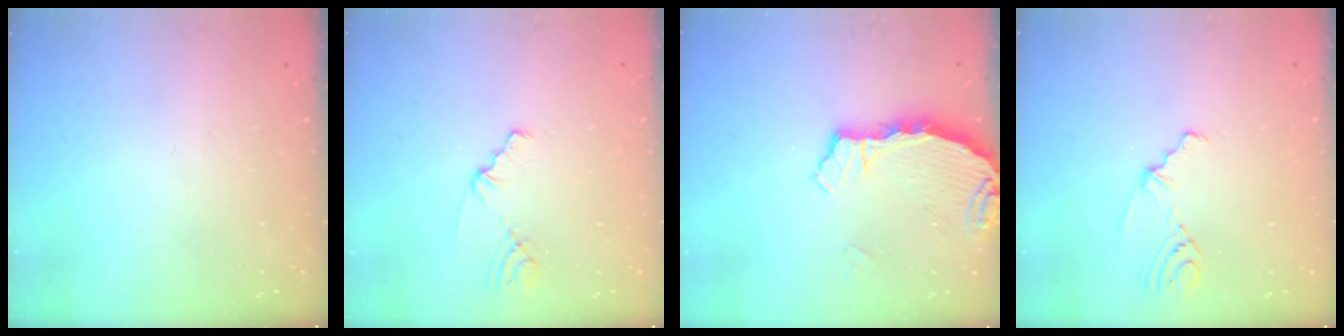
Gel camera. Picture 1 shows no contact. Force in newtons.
{"total": 0.9, "press": 0.9, "slide": 0.2}
{"total": 3.3, "press": 3.3, "slide": 0.2}
{"total": 2.7, "press": 2.3, "slide": 1.6}